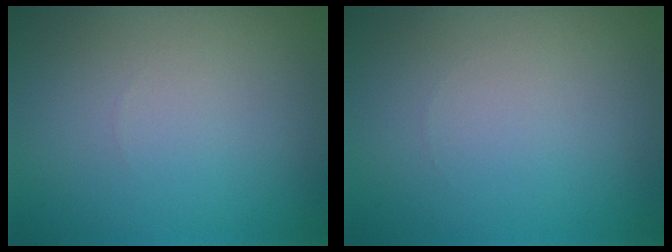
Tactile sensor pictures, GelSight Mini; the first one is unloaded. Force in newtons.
{"total": 0.0}